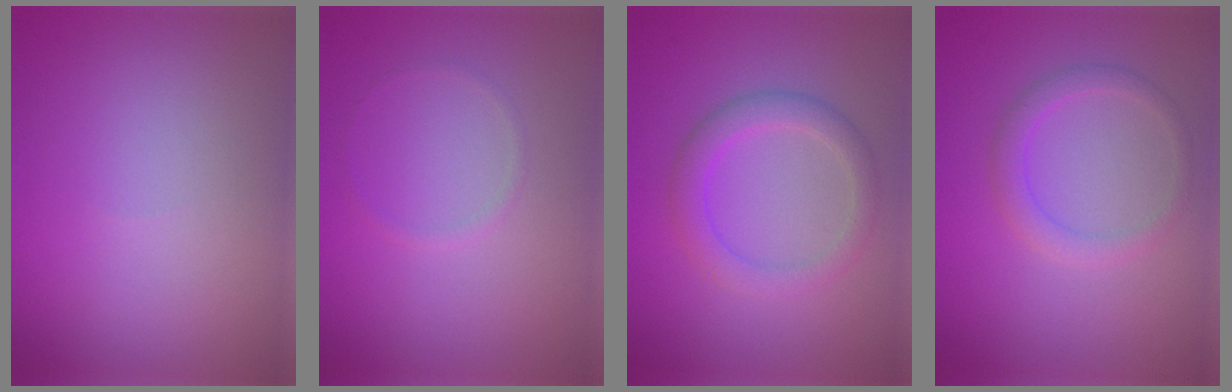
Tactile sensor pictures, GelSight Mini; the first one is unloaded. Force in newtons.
{"total": 0.6, "press": 0.6, "slide": 0.0}
{"total": 1.9, "press": 1.9, "slide": 0.2}
{"total": 2.0, "press": 2.0, "slide": 0.1}